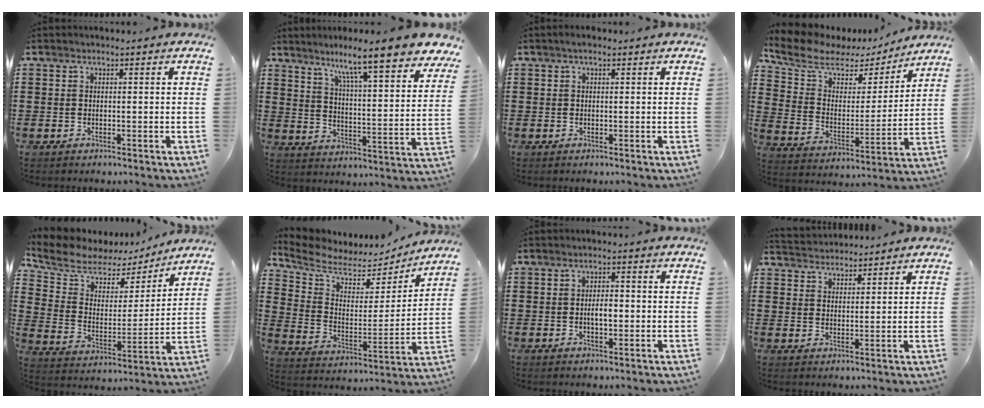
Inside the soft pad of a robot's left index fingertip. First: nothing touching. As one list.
[{"total": 9.8, "force": [8.0, -0.6, 5.6], "torque": [-0.120, -0.055, 0.125]}, {"total": 0.8, "force": [0.2, 0.5, 0.6], "torque": [-0.012, 0.005, 0.003]}, {"total": 8.1, "force": [6.6, 3.7, 2.7], "torque": [-0.095, -0.032, 0.114]}, {"total": 7.5, "force": [6.3, 3.7, 2.0], "torque": [-0.084, -0.034, 0.108]}, {"total": 6.2, "force": [5.6, 2.5, 1.3], "torque": [-0.065, -0.044, 0.094]}, {"total": 2.6, "force": [-0.3, 1.1, 2.4], "torque": [-0.038, 0.000, -0.008]}, {"total": 3.0, "force": [2.9, 0.4, -0.6], "torque": [0.000, -0.007, 0.054]}]